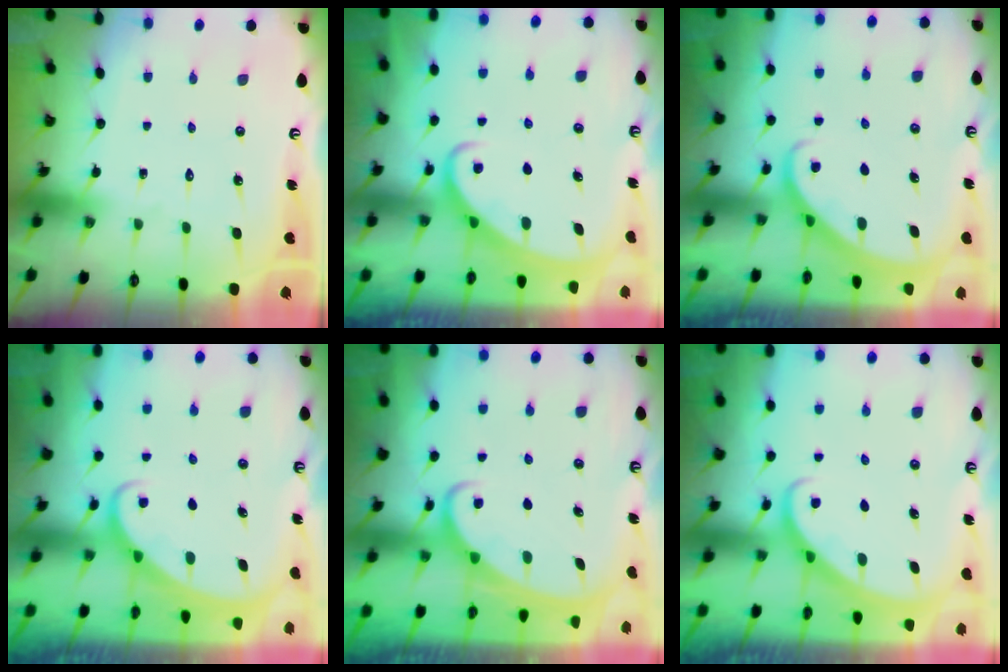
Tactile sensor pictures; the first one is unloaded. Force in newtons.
{"total": 2.5, "press": 2.5, "slide": 0.3}
{"total": 1.8, "press": 1.8, "slide": 0.1}
{"total": 1.8, "press": 1.8, "slide": 0.2}
{"total": 2.1, "press": 2.1, "slide": 0.3}
{"total": 2.6, "press": 2.6, "slide": 0.1}